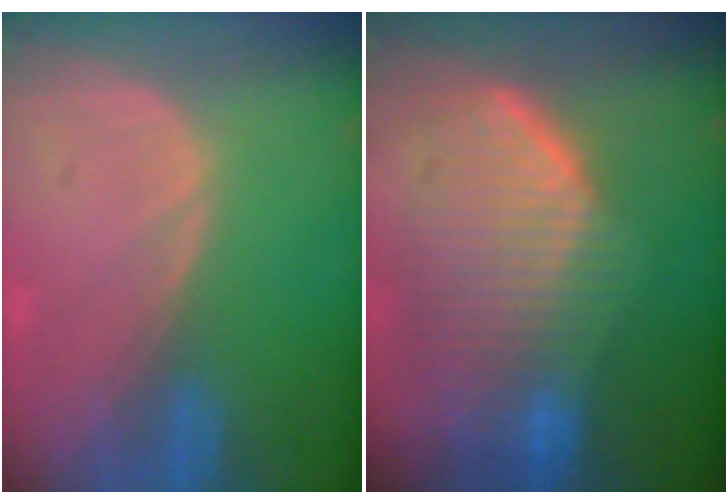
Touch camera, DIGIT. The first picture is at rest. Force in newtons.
{"total": 10.4, "press": 9.0, "slide": 5.1}